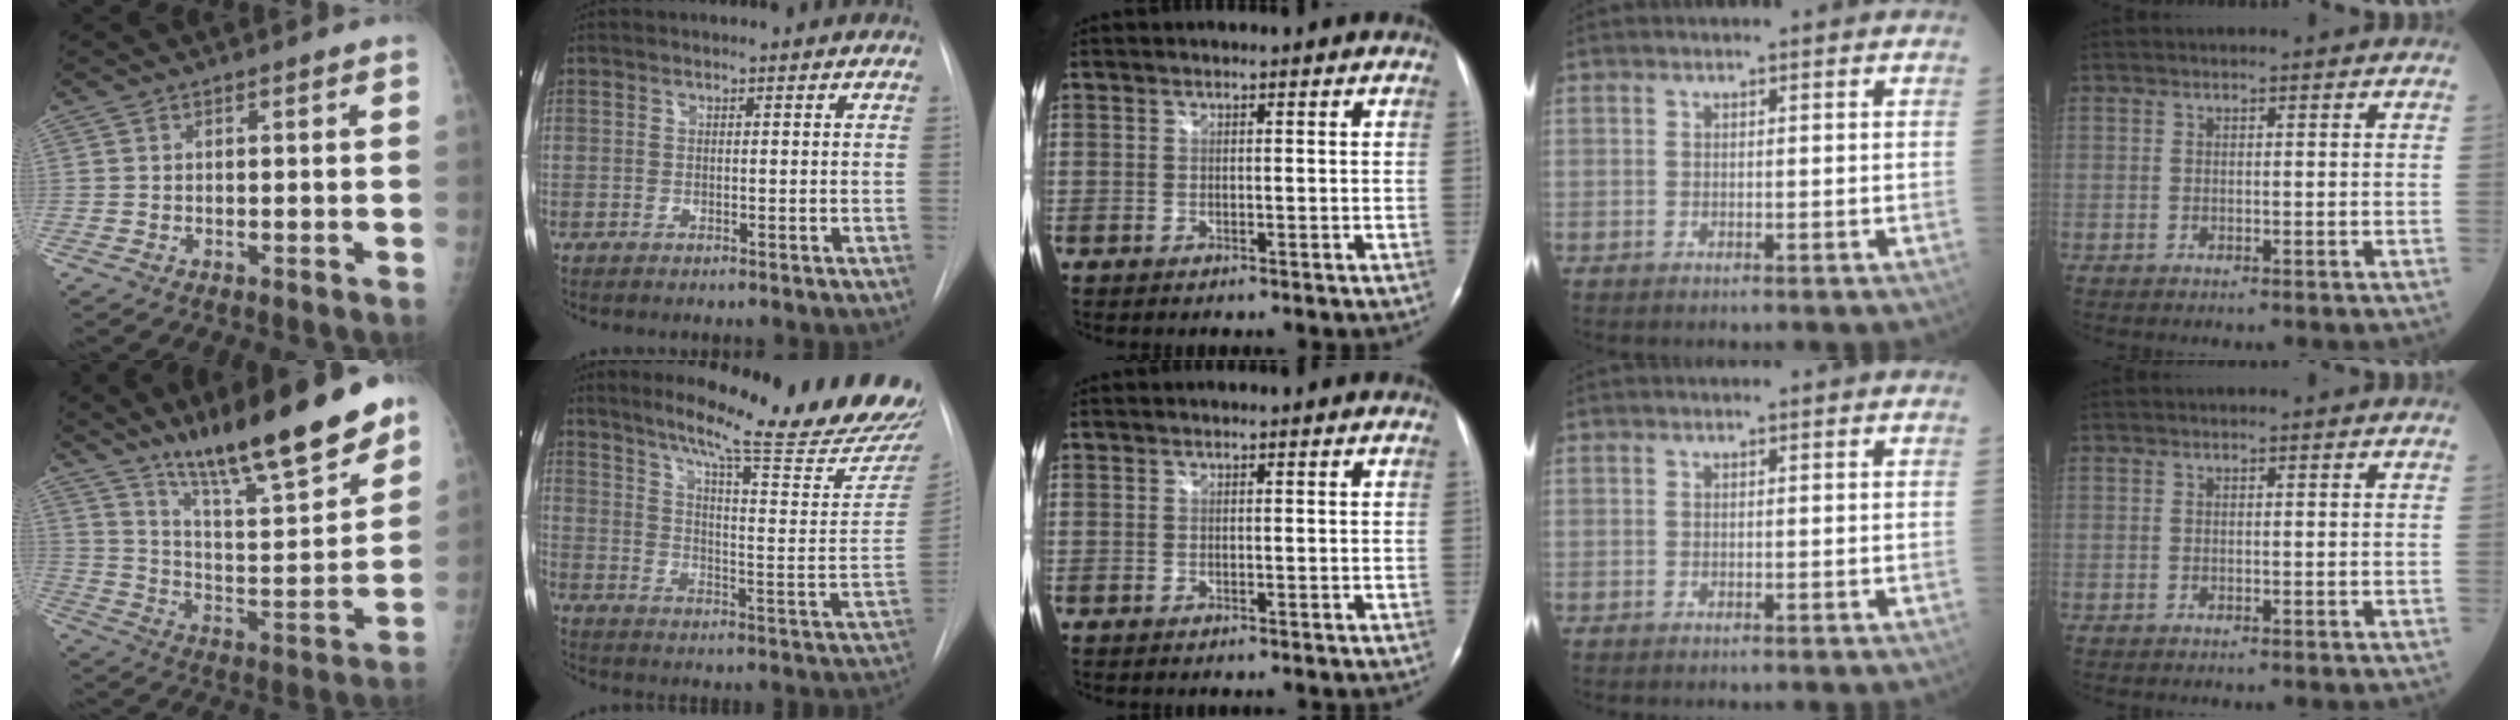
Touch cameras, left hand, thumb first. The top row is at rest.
{"thumb": {"total": 21.5, "force": [15.6, 4.1, 14.1], "torque": [-0.198, -0.083, 0.263]}, "index": {"total": 25.7, "force": [22.4, 1.0, 12.4], "torque": [-0.177, -0.100, 0.281]}}